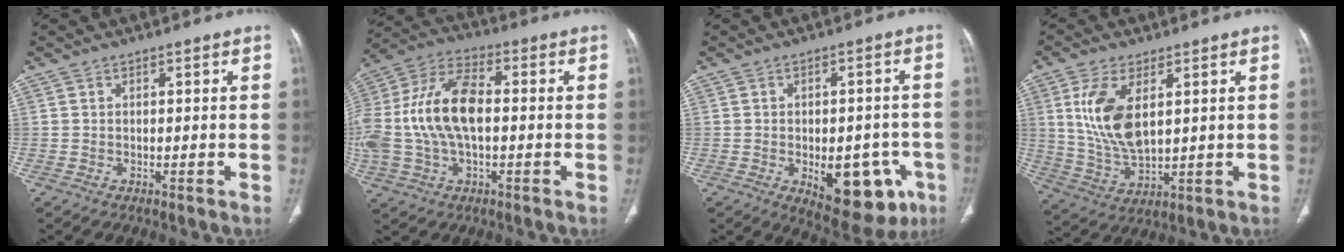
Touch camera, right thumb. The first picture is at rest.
{"total": 18.4, "force": [-0.2, 10.1, 15.4], "torque": [-0.340, 0.032, -0.008]}
{"total": 15.1, "force": [-5.3, 7.9, 11.7], "torque": [-0.120, 0.015, -0.053]}
{"total": 11.8, "force": [3.4, 5.9, 9.7], "torque": [-0.194, -0.017, 0.075]}